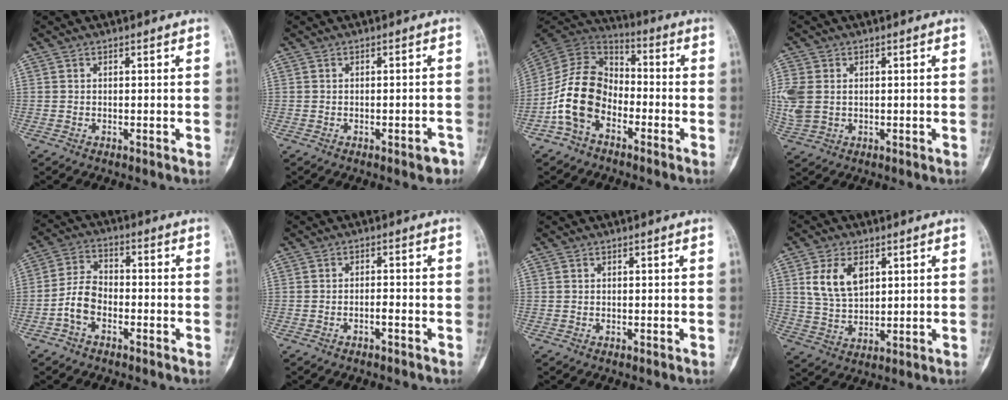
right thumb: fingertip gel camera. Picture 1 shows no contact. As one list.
[{"total": 2.6, "force": [-1.6, 0.9, 1.8], "torque": [-0.015, 0.011, -0.020]}, {"total": 13.4, "force": [-5.1, 9.3, 8.3], "torque": [-0.145, 0.057, -0.109]}, {"total": 7.2, "force": [0.8, 5.3, 4.8], "torque": [-0.123, 0.005, 0.024]}, {"total": 6.7, "force": [-2.8, 4.2, 4.3], "torque": [-0.076, 0.028, -0.065]}, {"total": 1.5, "force": [-1.1, 0.4, 1.0], "torque": [-0.017, 0.015, -0.017]}, {"total": 0.0}, {"total": 8.8, "force": [3.2, 5.4, 6.1], "torque": [-0.104, -0.011, 0.068]}]